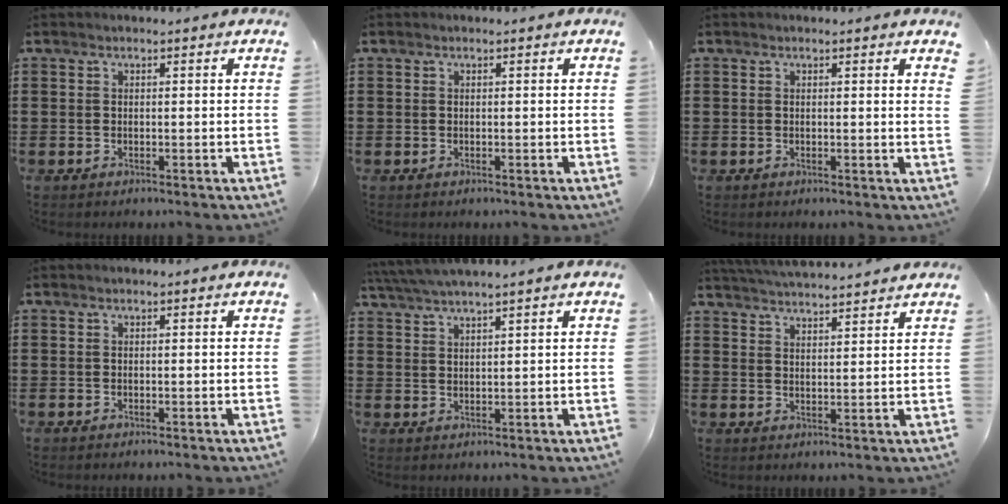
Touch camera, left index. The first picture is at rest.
{"total": 0.0}
{"total": 0.7, "force": [0.4, -0.1, 0.6], "torque": [-0.011, 0.000, 0.007]}
{"total": 0.0}
{"total": 3.4, "force": [3.2, -0.5, 1.2], "torque": [-0.034, -0.006, 0.057]}
{"total": 3.8, "force": [3.8, -0.3, 0.2], "torque": [-0.018, -0.020, 0.066]}